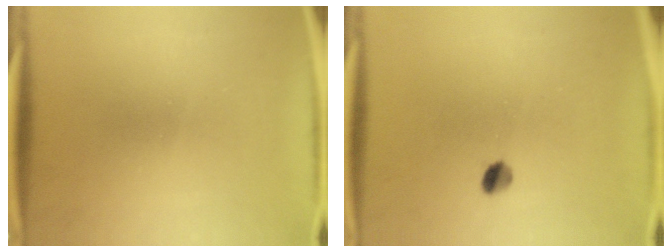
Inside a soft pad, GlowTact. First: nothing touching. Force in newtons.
{"total": 2.5}